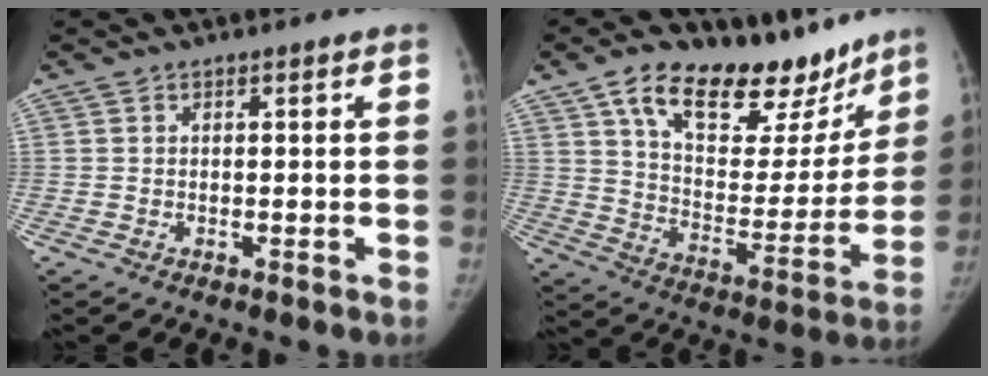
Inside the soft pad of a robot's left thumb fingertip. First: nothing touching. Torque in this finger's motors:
{"motor_torque": [0.23, 0.16, 1.39, -1.38, 0.08]}